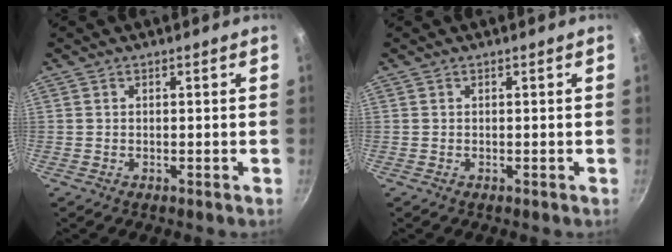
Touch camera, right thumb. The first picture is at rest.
{"total": 0.0}